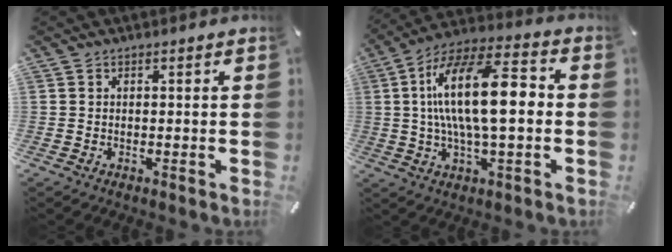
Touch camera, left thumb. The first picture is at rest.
{"total": 19.3, "force": [1.3, 7.7, 17.7], "torque": [-0.339, 0.004, 0.017]}